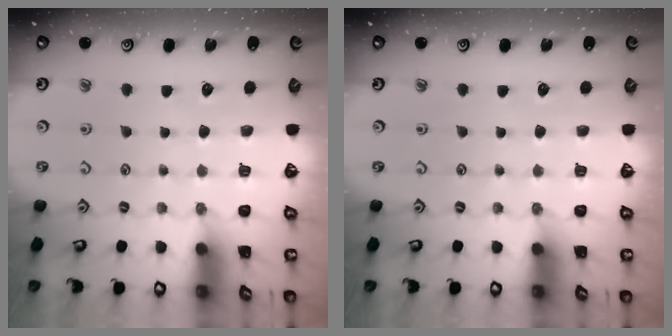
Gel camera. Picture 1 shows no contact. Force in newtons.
{"total": 0.0}